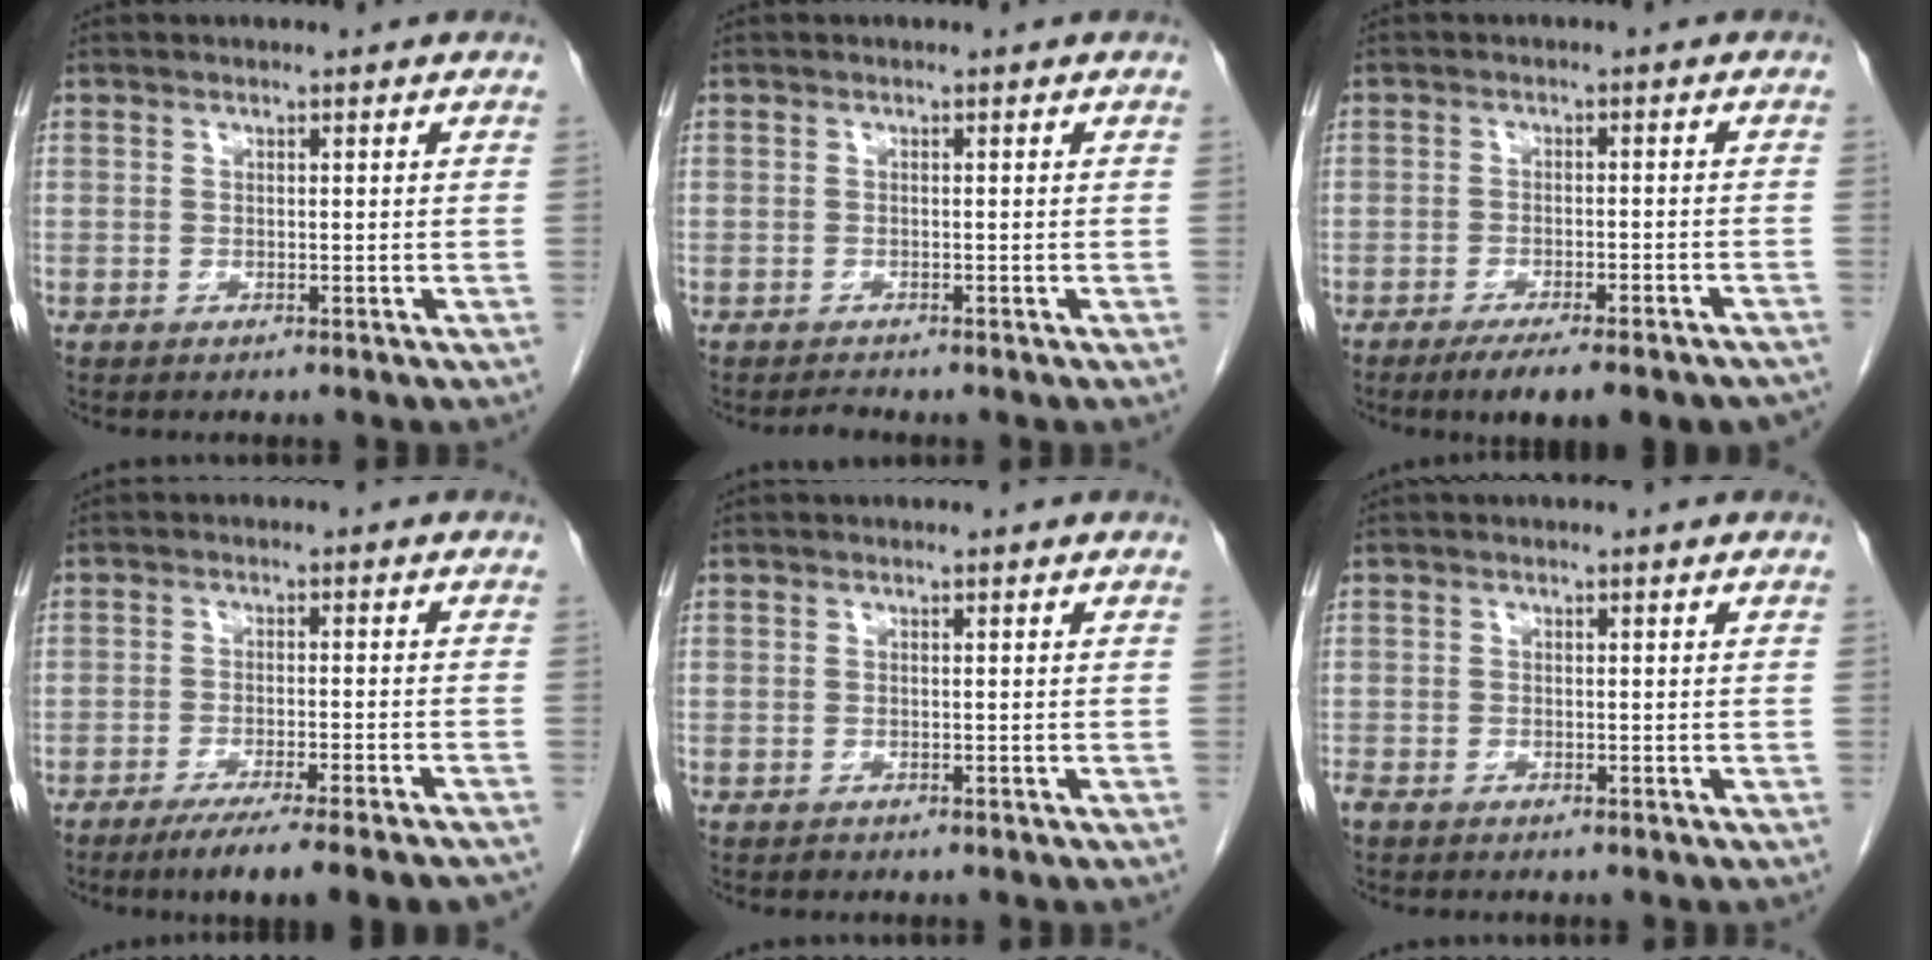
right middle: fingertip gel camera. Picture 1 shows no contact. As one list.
[{"total": 0.7, "force": [-0.7, -0.3, 0.0], "torque": [-0.006, -0.007, -0.010]}, {"total": 13.2, "force": [-10.9, 2.1, 7.1], "torque": [-0.066, -0.007, -0.141]}, {"total": 13.0, "force": [-10.8, -0.1, 7.3], "torque": [-0.080, -0.031, -0.155]}, {"total": 0.0}, {"total": 1.0, "force": [-0.8, 0.4, 0.4], "torque": [-0.016, -0.003, -0.015]}]